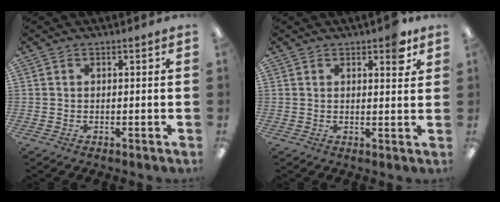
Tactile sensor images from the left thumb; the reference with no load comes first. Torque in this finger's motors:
{"motor_torque": [0.42, 0.34, 0.48, -0.31, 0.00]}